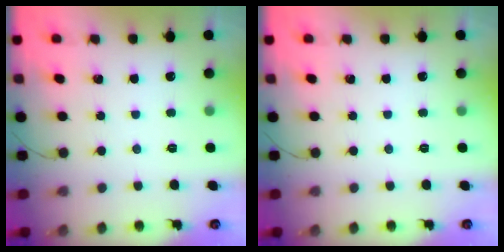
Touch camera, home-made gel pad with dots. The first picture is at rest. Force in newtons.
{"total": 0.0}